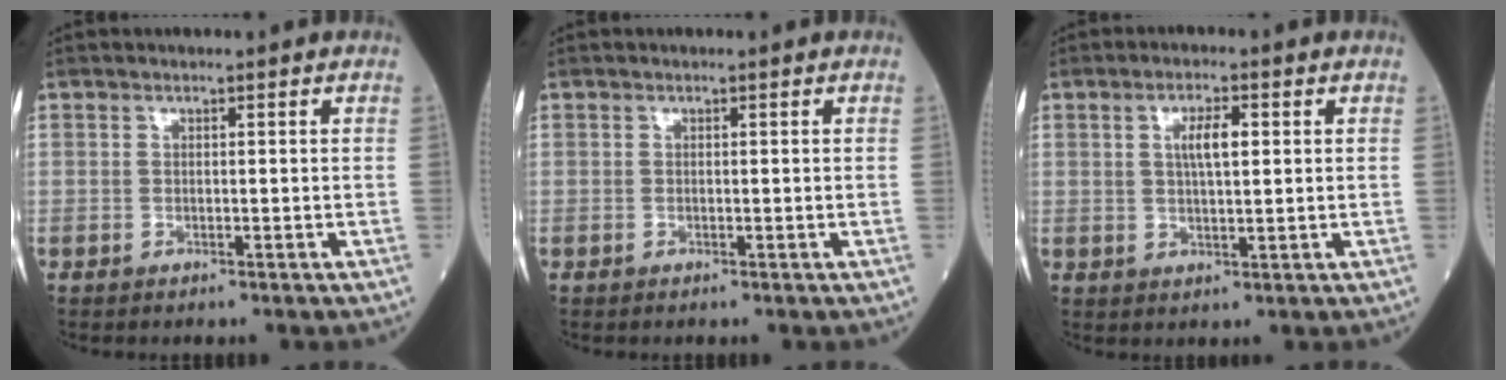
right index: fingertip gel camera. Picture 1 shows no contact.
{"total": 0.0}
{"total": 4.2, "force": [1.1, 1.0, 3.9], "torque": [-0.071, 0.005, 0.019]}